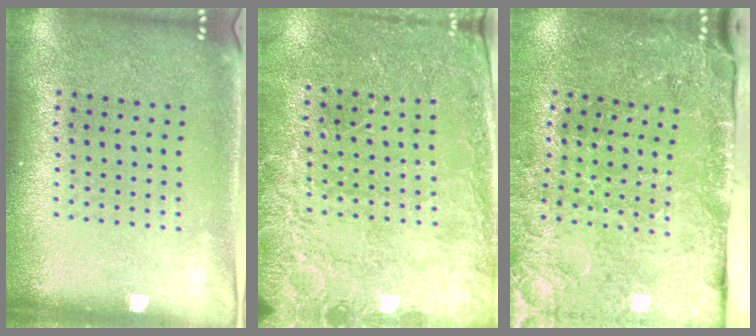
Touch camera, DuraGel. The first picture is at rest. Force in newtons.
{"total": 2.6, "press": 2.5, "slide": 0.5}
{"total": 3.4, "press": 3.3, "slide": 0.9}